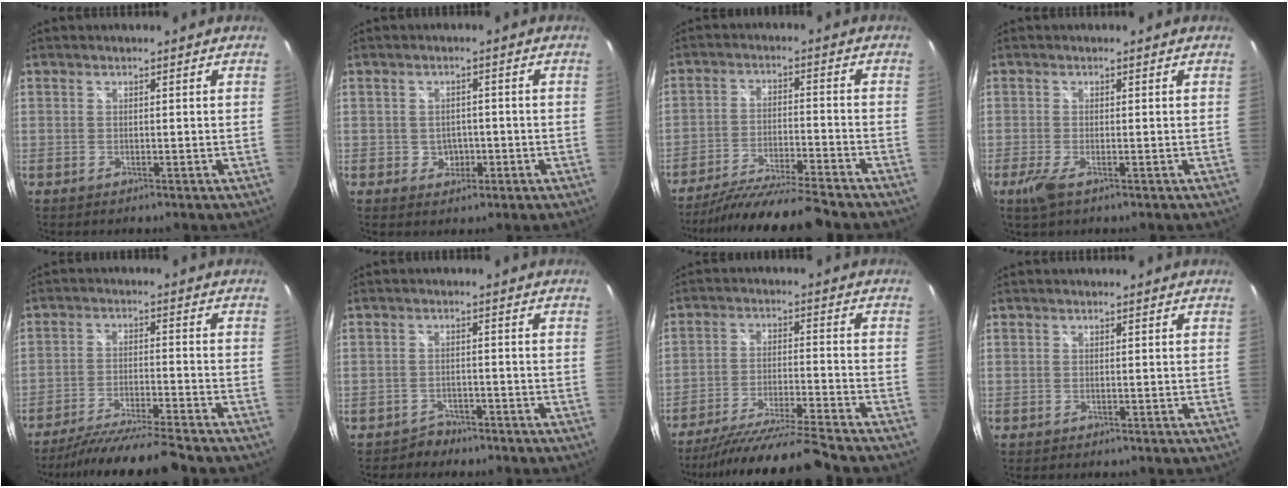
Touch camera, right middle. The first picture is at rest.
{"total": 3.3, "force": [-0.9, 2.9, 1.2], "torque": [-0.022, 0.005, -0.008]}
{"total": 13.9, "force": [-12.5, -0.4, 6.0], "torque": [-0.125, -0.025, -0.210]}
{"total": 3.4, "force": [-1.9, 0.8, 2.7], "torque": [-0.060, -0.013, -0.034]}
{"total": 12.7, "force": [-11.5, -0.9, 5.4], "torque": [-0.117, -0.023, -0.195]}
{"total": 3.2, "force": [-2.6, 1.8, -0.2], "torque": [-0.003, 0.005, -0.044]}
{"total": 14.9, "force": [-13.5, -1.6, 6.1], "torque": [-0.128, -0.028, -0.229]}
{"total": 0.0}